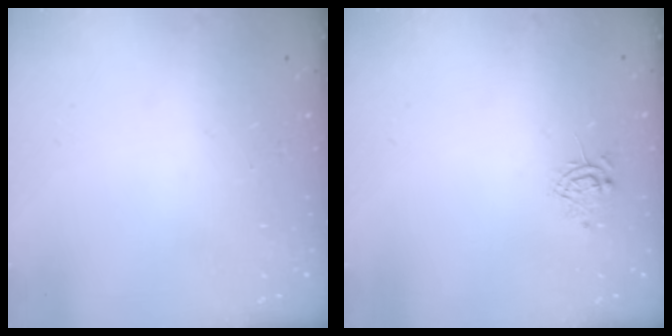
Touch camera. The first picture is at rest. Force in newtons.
{"total": 6.1, "press": 6.0, "slide": 1.0}